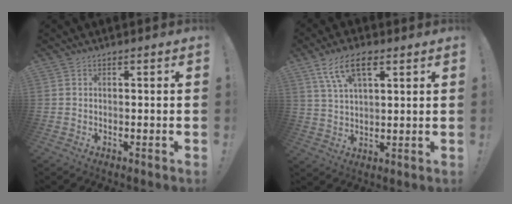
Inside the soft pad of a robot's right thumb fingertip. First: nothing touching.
{"total": 10.6, "force": [5.4, 4.8, 7.7], "torque": [-0.143, -0.001, 0.102]}